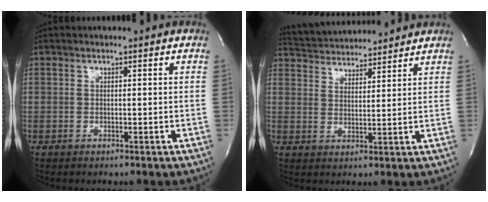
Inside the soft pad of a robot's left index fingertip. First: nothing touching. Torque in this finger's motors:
{"motor_torque": [-0.33, -0.11, 0.09, 0.05]}